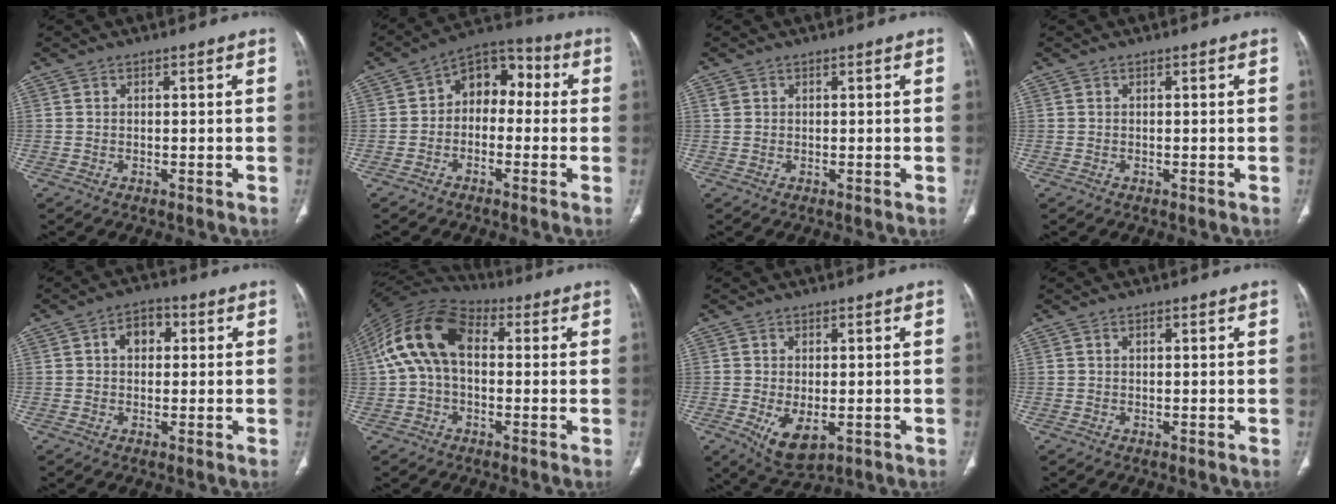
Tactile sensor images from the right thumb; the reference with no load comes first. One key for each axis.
{"total": 9.2, "fx": 0.0, "fy": 6.6, "fz": 6.4, "tx": -0.056, "ty": 0.039, "tz": -0.021}
{"total": 0.8, "fx": 0.4, "fy": 0.7, "fz": 0.3, "tx": -0.001, "ty": 0.003, "tz": 0.008}
{"total": 0.0}
{"total": 5.1, "fx": 1.1, "fy": 3.7, "fz": 3.4, "tx": -0.033, "ty": 0.011, "tz": 0.010}
{"total": 14.9, "fx": 2.0, "fy": 9.3, "fz": 11.5, "tx": -0.219, "ty": 0.043, "tz": 0.025}
{"total": 6.8, "fx": -1.7, "fy": 3.6, "fz": 5.5, "tx": -0.095, "ty": -0.012, "tz": -0.015}
{"total": 0.6, "fx": 0.3, "fy": 0.3, "fz": 0.4, "tx": -0.006, "ty": 0.002, "tz": 0.004}